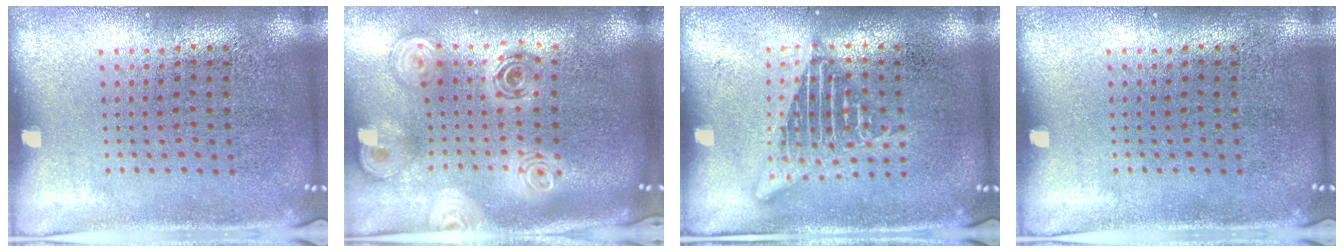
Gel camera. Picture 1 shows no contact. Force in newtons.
{"total": 2.6, "press": 2.0, "slide": 1.7}
{"total": 2.3, "press": 2.3, "slide": 0.1}
{"total": 0.0}